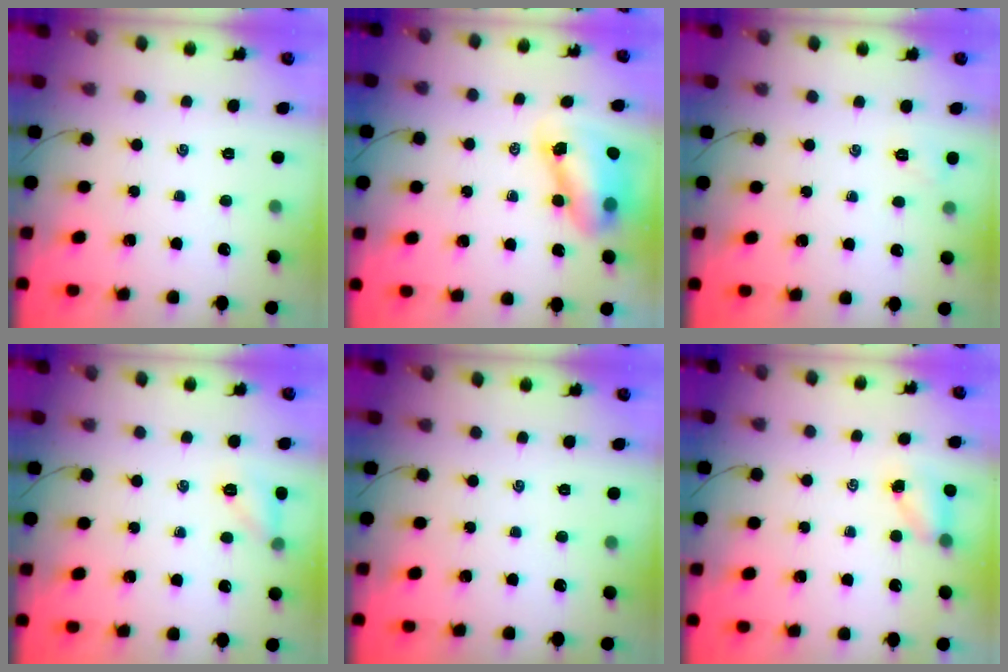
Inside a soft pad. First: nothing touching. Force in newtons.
{"total": 8.5, "press": 8.2, "slide": 2.0}
{"total": 4.3, "press": 4.1, "slide": 1.2}
{"total": 7.4, "press": 7.2, "slide": 1.3}
{"total": 0.0}
{"total": 3.4, "press": 3.4, "slide": 0.6}